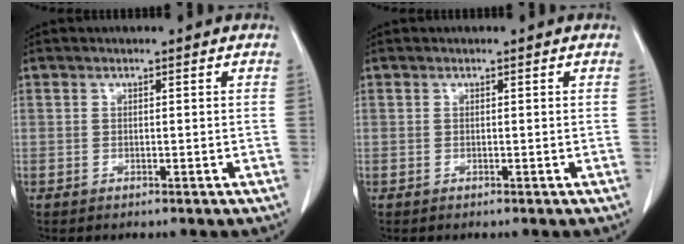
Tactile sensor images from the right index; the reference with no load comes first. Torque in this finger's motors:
{"motor_torque": [0.00, 0.00, 0.00, 0.00]}